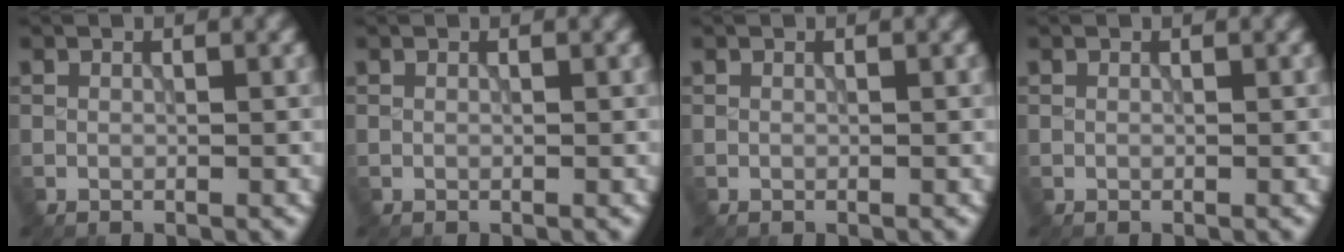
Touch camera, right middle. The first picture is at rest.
{"total": 0.0}
{"total": 0.0}
{"total": 0.0}